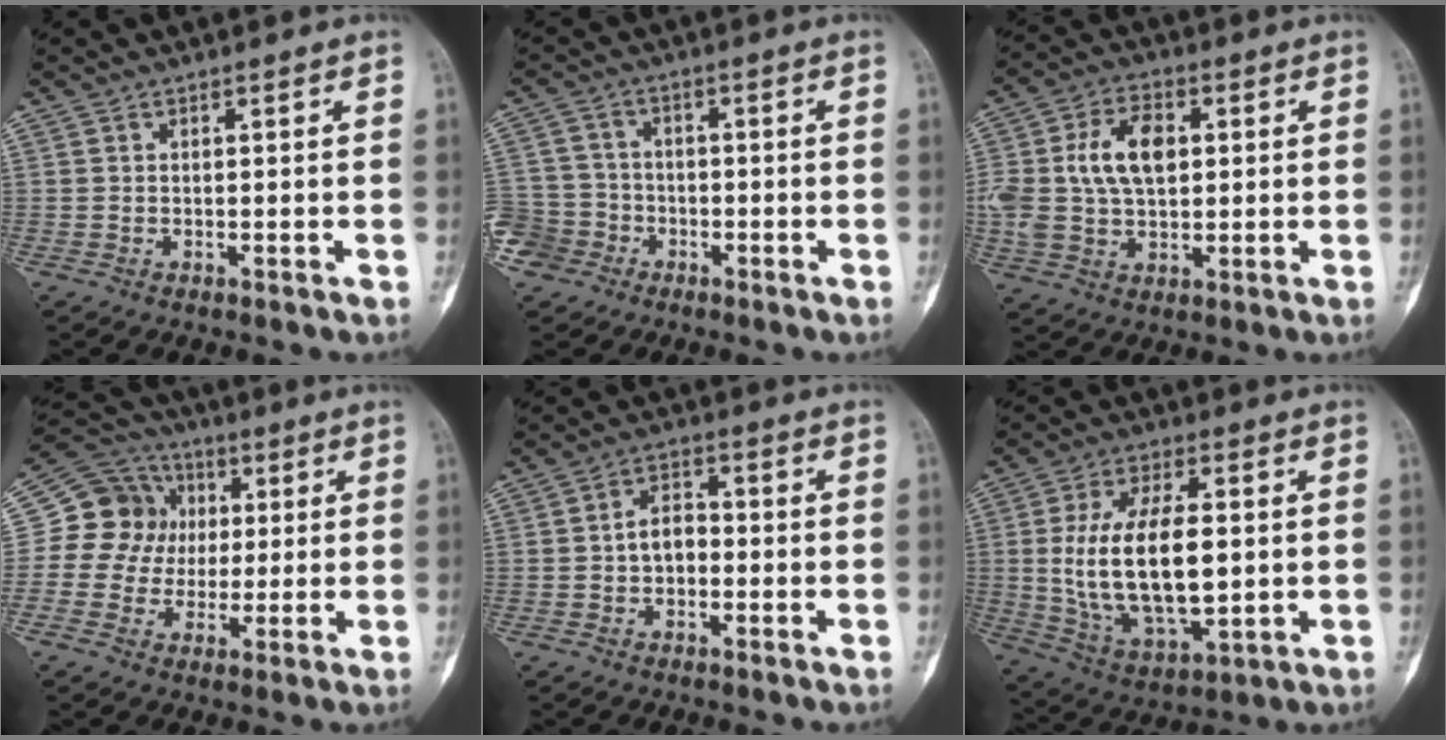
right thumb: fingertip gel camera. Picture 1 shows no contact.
{"total": 7.8, "force": [-3.9, 6.6, 0.9], "torque": [-0.007, 0.030, -0.071]}
{"total": 12.6, "force": [2.0, 8.0, 9.6], "torque": [-0.175, 0.009, 0.039]}
{"total": 12.7, "force": [1.5, 11.6, 4.9], "torque": [-0.051, 0.021, 0.018]}
{"total": 5.3, "force": [-0.7, 3.7, 3.8], "torque": [-0.052, 0.022, -0.019]}
{"total": 19.2, "force": [0.8, 9.5, 16.6], "torque": [-0.294, -0.006, 0.028]}